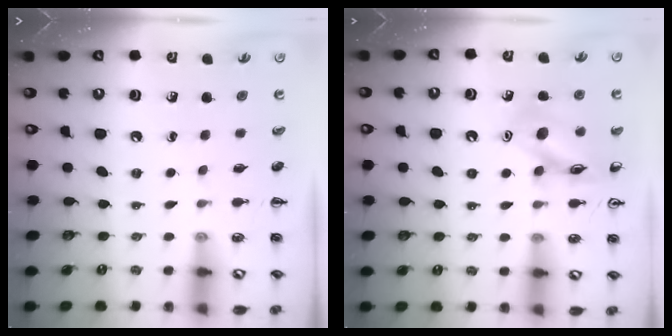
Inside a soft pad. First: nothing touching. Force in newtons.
{"total": 13.3, "press": 13.3, "slide": 0.9}